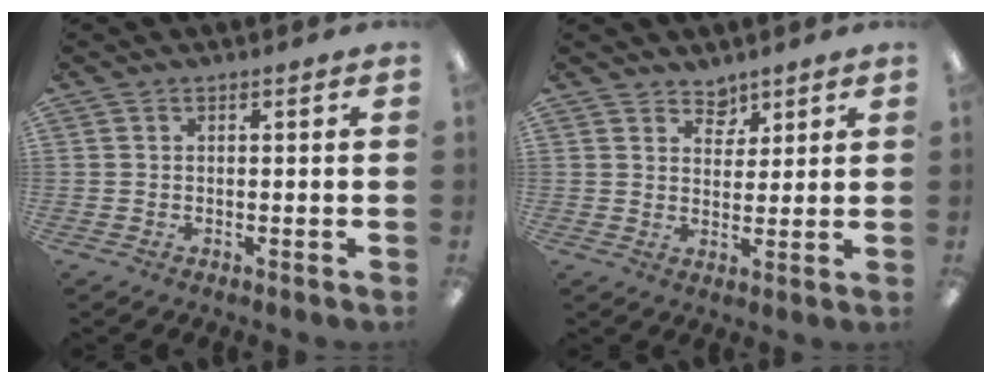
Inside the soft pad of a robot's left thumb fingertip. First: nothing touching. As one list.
[{"total": 4.6, "force": [3.7, 2.6, 0.4], "torque": [0.002, -0.023, 0.066]}]